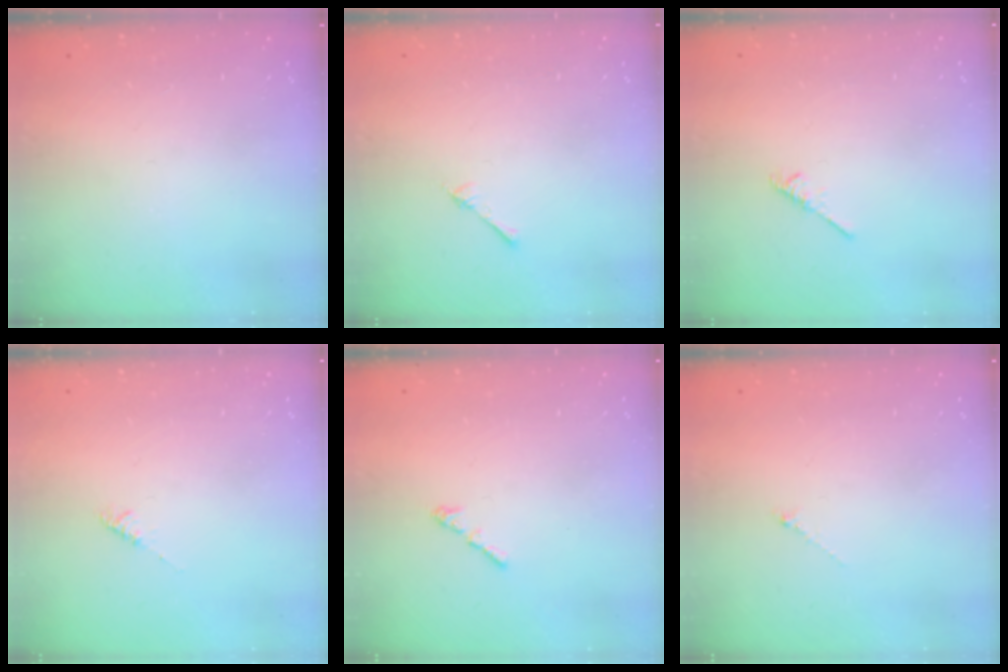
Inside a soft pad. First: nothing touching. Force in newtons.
{"total": 2.4, "press": 2.4, "slide": 0.3}
{"total": 1.9, "press": 1.8, "slide": 0.5}
{"total": 2.0, "press": 1.9, "slide": 0.4}
{"total": 1.2, "press": 1.1, "slide": 0.5}
{"total": 0.6, "press": 0.5, "slide": 0.3}